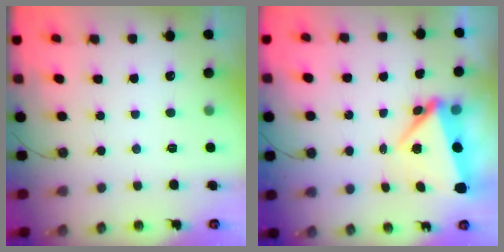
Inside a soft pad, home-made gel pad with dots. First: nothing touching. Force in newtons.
{"total": 6.6, "press": 6.2, "slide": 2.1}